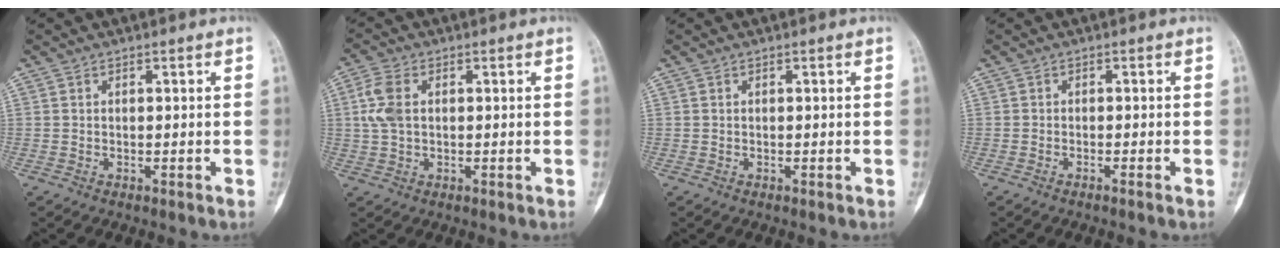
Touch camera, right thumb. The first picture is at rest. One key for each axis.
{"total": 5.4, "fx": 0.9, "fy": 3.5, "fz": 4.0, "tx": -0.098, "ty": 0.014, "tz": 0.015}
{"total": 0.0}
{"total": 1.1, "fx": -0.7, "fy": -0.4, "fz": 0.7, "tx": -0.013, "ty": 0.006, "tz": -0.012}